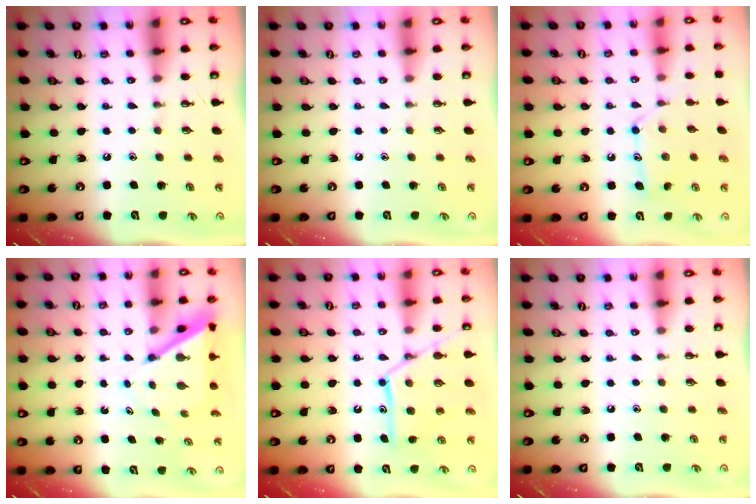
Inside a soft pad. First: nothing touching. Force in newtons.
{"total": 0.0}
{"total": 11.7, "press": 11.7, "slide": 0.1}
{"total": 5.6, "press": 5.6, "slide": 0.5}
{"total": 14.2, "press": 14.2, "slide": 1.2}
{"total": 0.0}